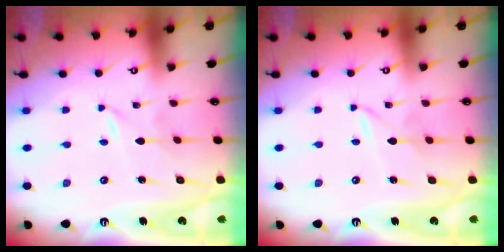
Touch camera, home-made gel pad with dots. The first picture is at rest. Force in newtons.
{"total": 2.1, "press": 2.1, "slide": 0.4}